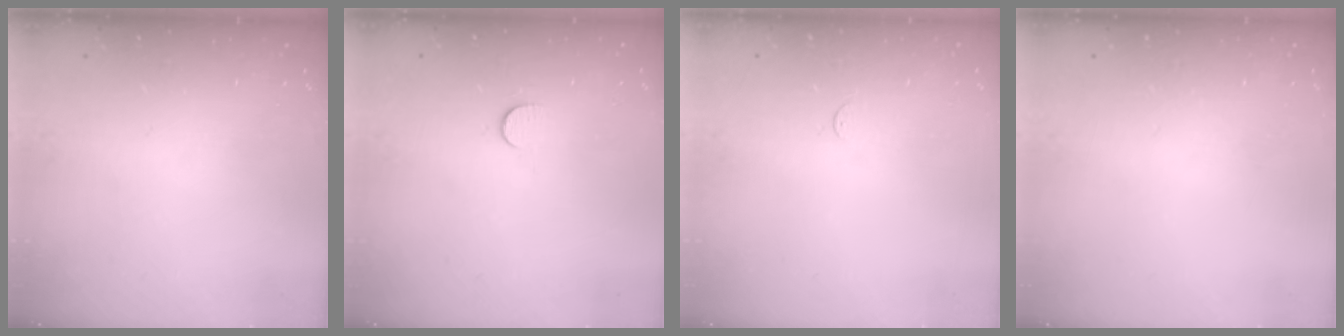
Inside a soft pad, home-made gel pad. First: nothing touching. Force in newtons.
{"total": 5.3, "press": 5.2, "slide": 0.5}
{"total": 2.7, "press": 2.7, "slide": 0.4}
{"total": 0.0}